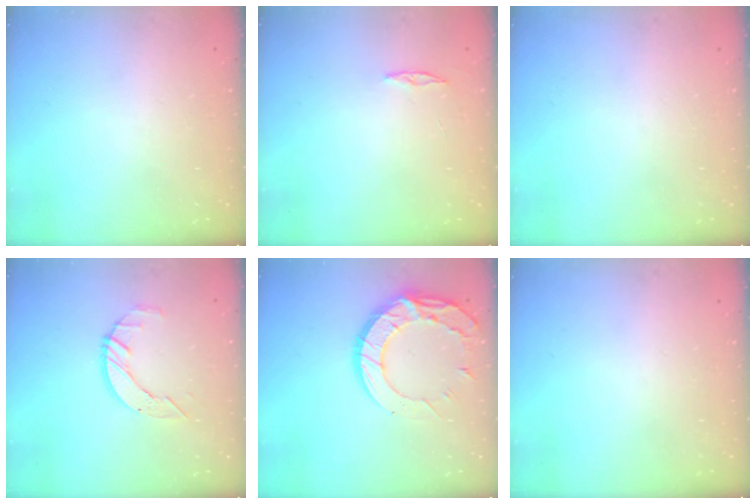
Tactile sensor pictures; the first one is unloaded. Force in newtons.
{"total": 3.0, "press": 2.9, "slide": 0.3}
{"total": 0.0}
{"total": 5.7, "press": 5.7, "slide": 0.6}
{"total": 14.4, "press": 14.3, "slide": 1.2}
{"total": 0.0}